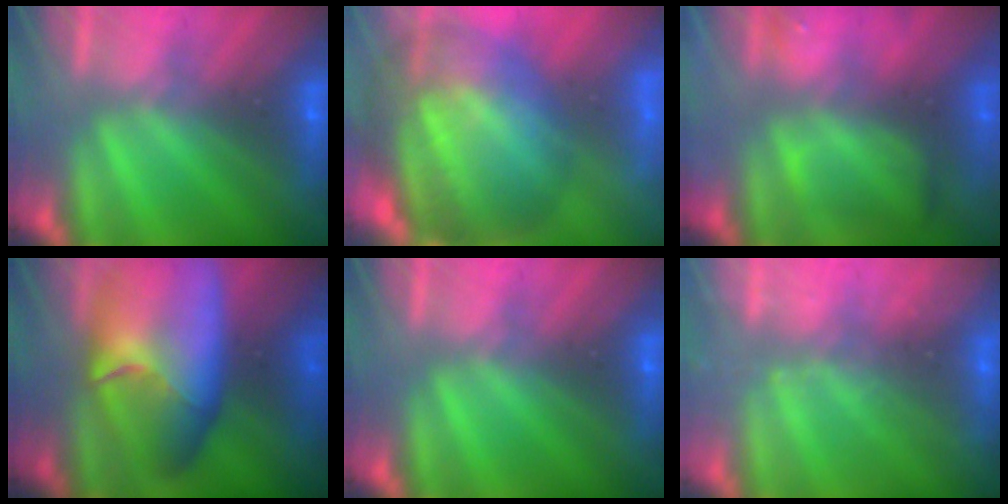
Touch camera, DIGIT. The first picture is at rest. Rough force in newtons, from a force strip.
{"total": 10.5}
{"total": 5.8}
{"total": 8.7}
{"total": 0.0}
{"total": 1.8}